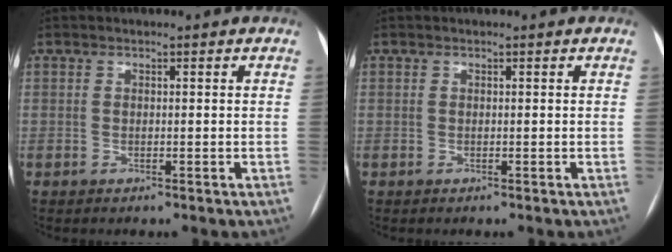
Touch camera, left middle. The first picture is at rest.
{"total": 0.0}